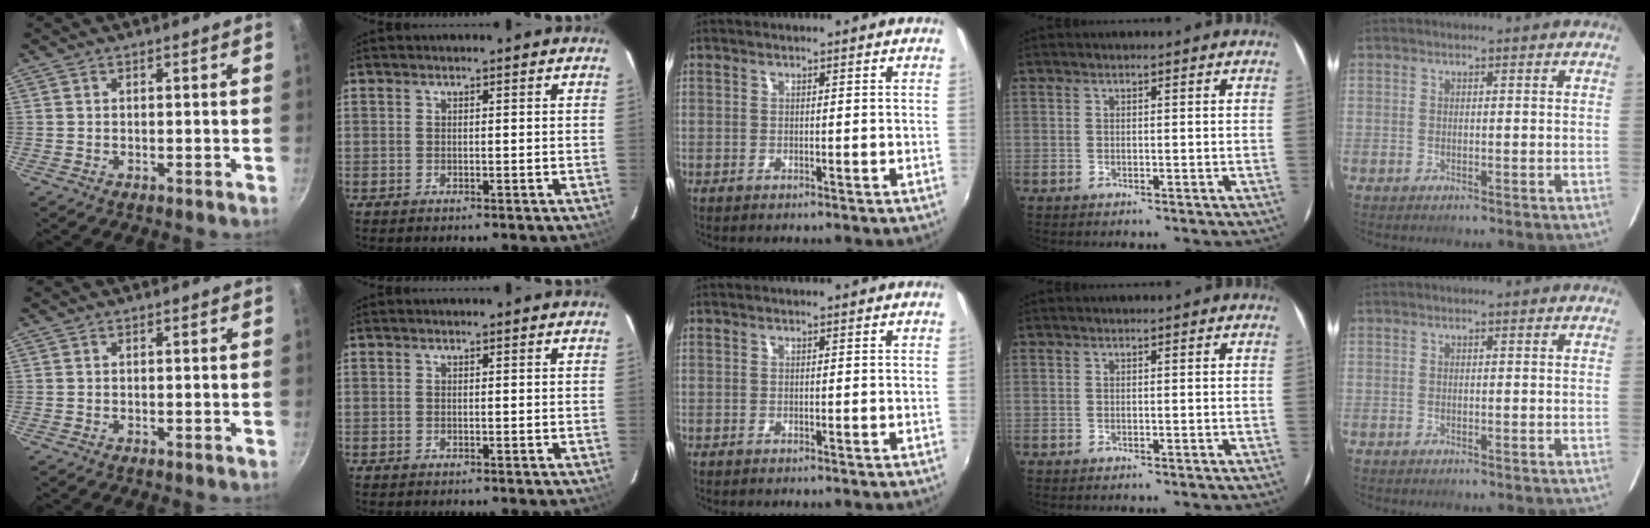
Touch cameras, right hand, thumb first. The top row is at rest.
{}